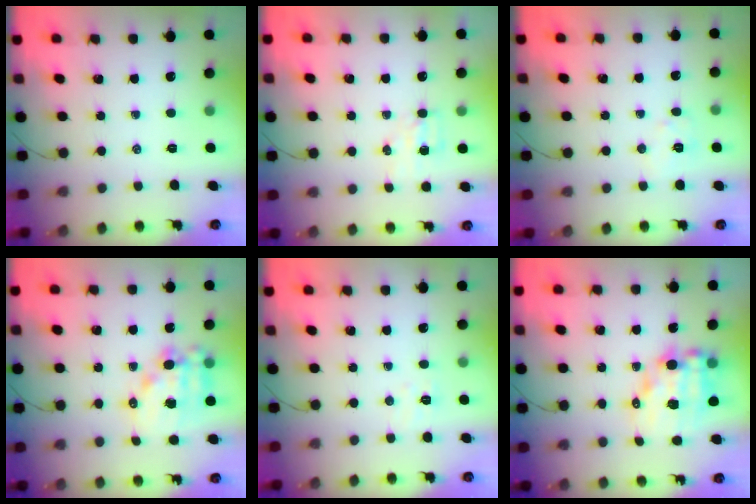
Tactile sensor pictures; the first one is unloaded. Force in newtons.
{"total": 4.1, "press": 4.0, "slide": 1.0}
{"total": 5.2, "press": 5.1, "slide": 0.9}
{"total": 13.4, "press": 13.0, "slide": 3.3}
{"total": 3.8, "press": 3.6, "slide": 1.0}
{"total": 11.3, "press": 10.9, "slide": 2.8}